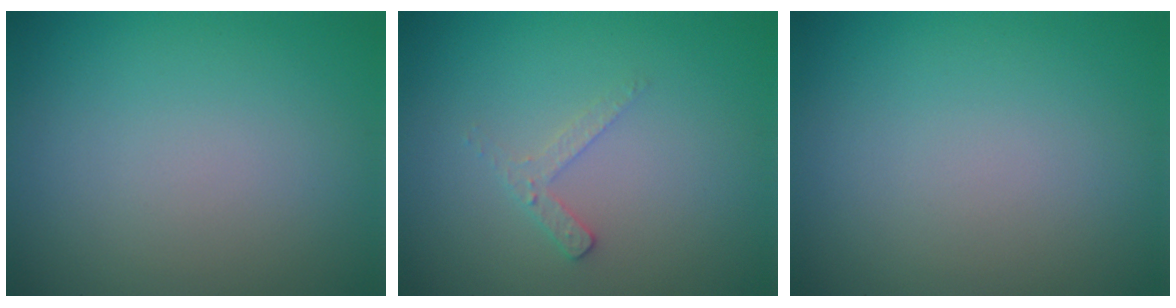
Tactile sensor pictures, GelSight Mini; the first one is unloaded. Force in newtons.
{"total": 1.6, "press": 1.5, "slide": 0.4}
{"total": 0.0}